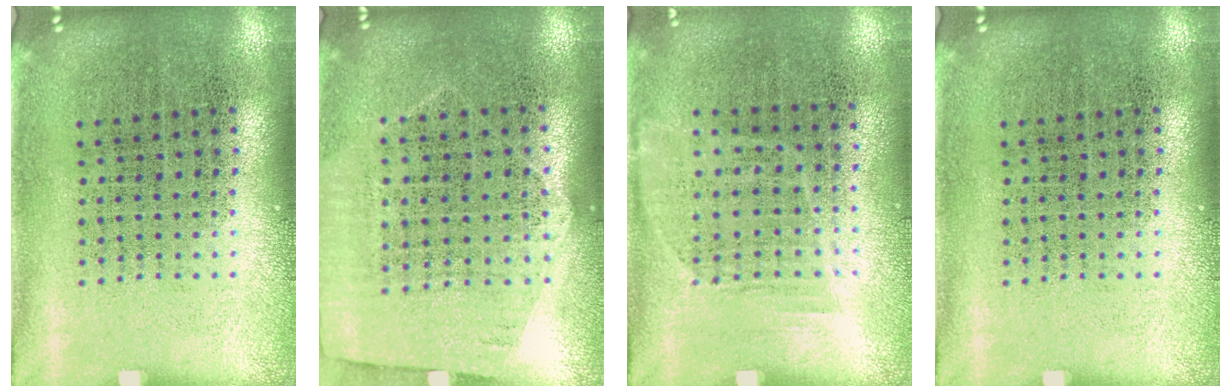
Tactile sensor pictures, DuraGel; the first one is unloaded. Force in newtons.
{"total": 1.3, "press": 1.1, "slide": 0.7}
{"total": 1.1, "press": 0.8, "slide": 0.7}
{"total": 0.0}